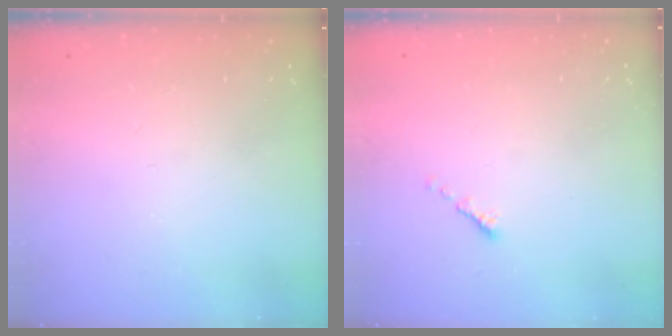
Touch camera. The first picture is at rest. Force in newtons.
{"total": 0.6, "press": 0.5, "slide": 0.2}